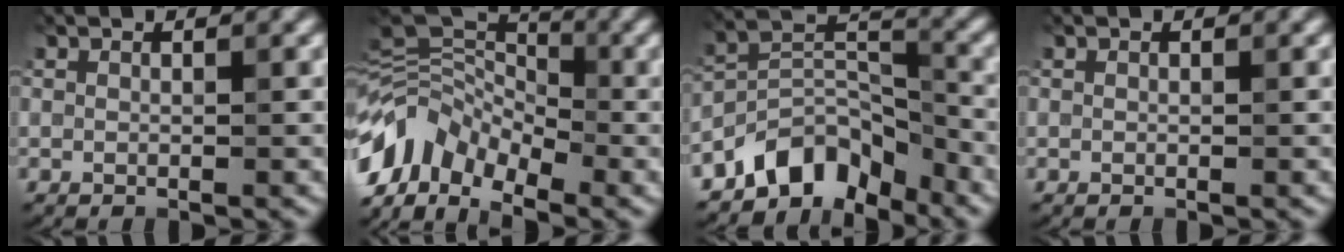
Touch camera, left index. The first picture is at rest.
{"total": 7.4, "force": [-6.3, 3.0, 2.4], "torque": [-0.075, -0.003, -0.097]}
{"total": 7.6, "force": [-7.3, 1.7, 0.5], "torque": [-0.020, -0.010, -0.104]}
{"total": 0.0}